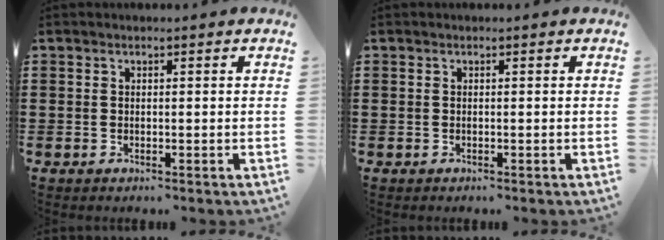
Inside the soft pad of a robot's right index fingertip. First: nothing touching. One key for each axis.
{"total": 0.0}